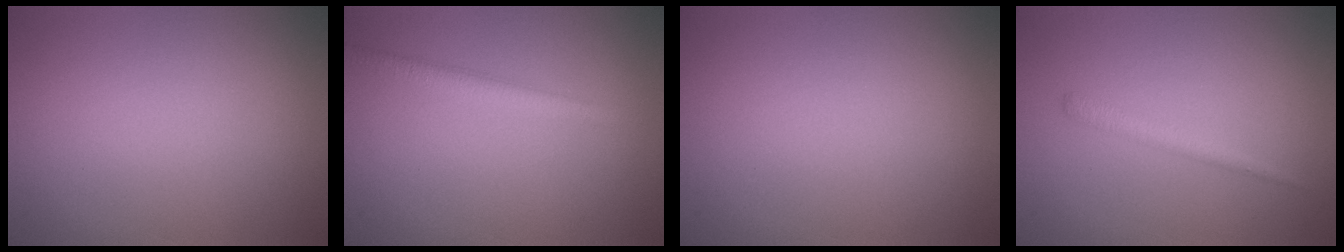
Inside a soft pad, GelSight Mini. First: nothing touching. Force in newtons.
{"total": 2.1, "press": 2.1, "slide": 0.1}
{"total": 0.0}
{"total": 1.4, "press": 1.4, "slide": 0.1}